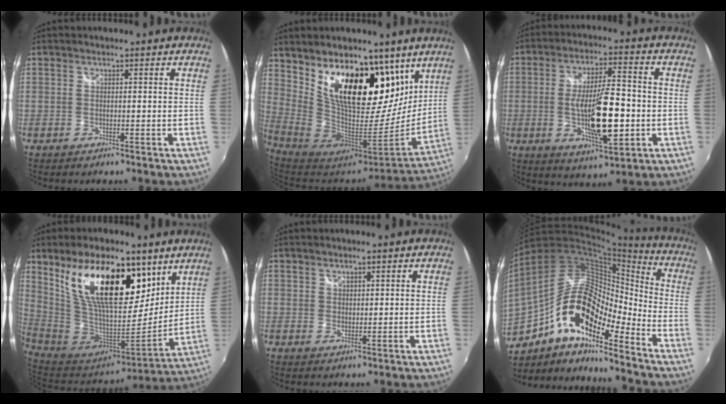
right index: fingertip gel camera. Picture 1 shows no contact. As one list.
[{"total": 21.7, "force": [11.6, 10.5, 15.0], "torque": [-0.242, -0.001, 0.208]}, {"total": 14.7, "force": [-2.8, 3.9, 13.9], "torque": [-0.245, -0.014, -0.041]}, {"total": 21.5, "force": [10.8, 9.7, 15.9], "torque": [-0.286, 0.013, 0.198]}, {"total": 1.5, "force": [1.2, 0.8, 0.2], "torque": [0.003, 0.001, 0.021]}, {"total": 20.4, "force": [-10.4, 7.7, 15.7], "torque": [-0.282, -0.013, -0.204]}]